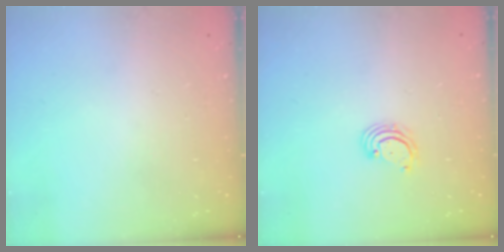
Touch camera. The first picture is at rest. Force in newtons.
{"total": 2.7, "press": 2.7, "slide": 0.7}